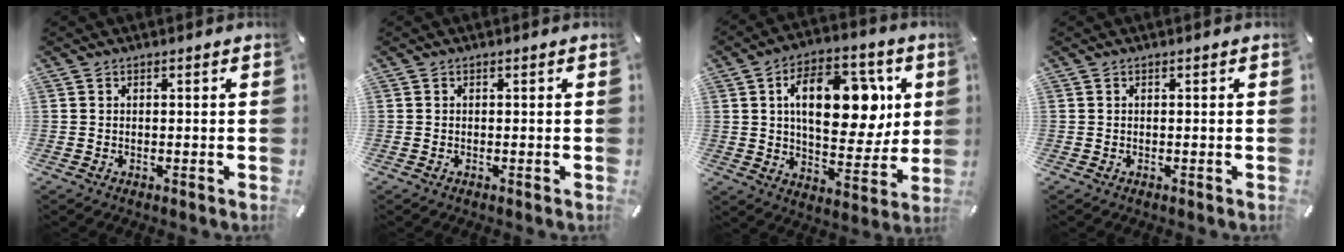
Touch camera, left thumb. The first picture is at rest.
{"total": 0.0}
{"total": 19.5, "force": [5.3, 11.3, 15.0], "torque": [-0.211, -0.002, 0.087]}
{"total": 0.0}